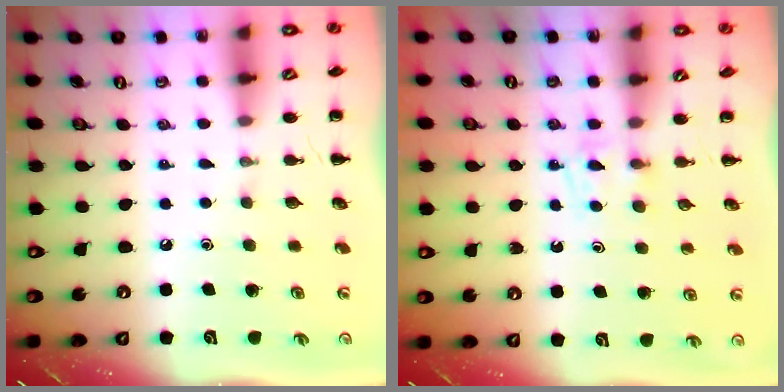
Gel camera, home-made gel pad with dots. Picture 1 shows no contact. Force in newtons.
{"total": 3.0, "press": 2.8, "slide": 1.1}